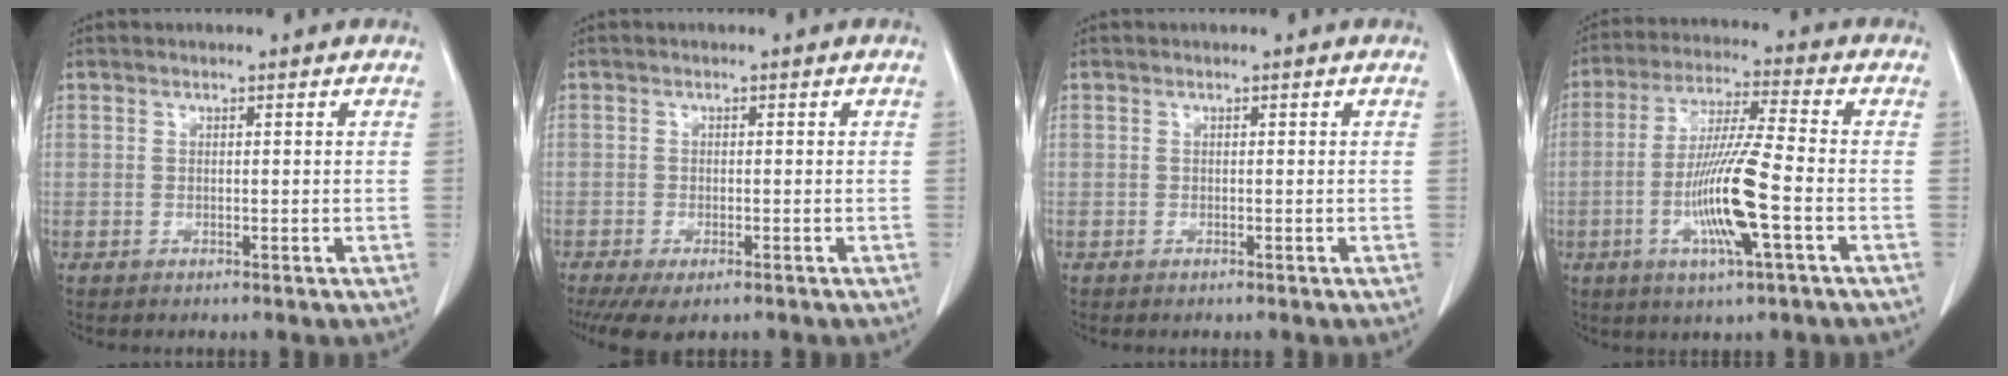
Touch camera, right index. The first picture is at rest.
{"total": 5.6, "force": [-4.0, 1.9, 3.4], "torque": [-0.054, -0.015, -0.061]}
{"total": 0.0}
{"total": 12.2, "force": [-3.4, 0.0, 11.7], "torque": [-0.230, -0.013, -0.070]}